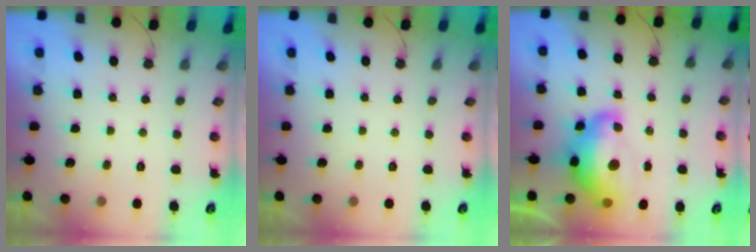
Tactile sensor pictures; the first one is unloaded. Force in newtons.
{"total": 0.0}
{"total": 18.6, "press": 18.6, "slide": 1.6}